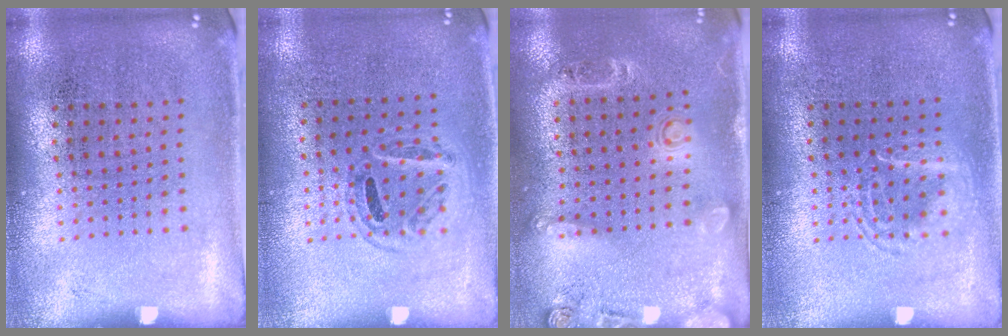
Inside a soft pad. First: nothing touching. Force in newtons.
{"total": 0.9, "press": 0.8, "slide": 0.4}
{"total": 1.6, "press": 1.2, "slide": 1.1}
{"total": 1.6, "press": 1.6, "slide": 0.2}